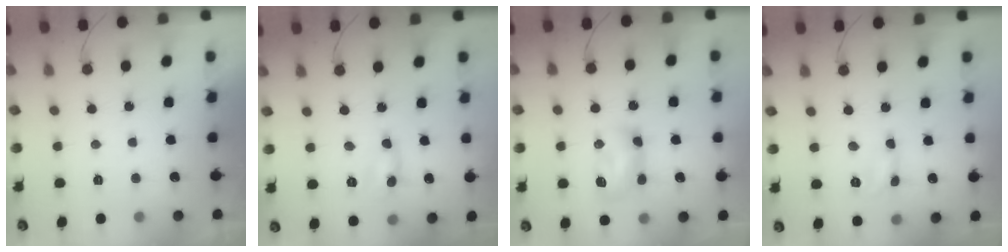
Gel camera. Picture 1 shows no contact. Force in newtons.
{"total": 1.0, "press": 1.0, "slide": 0.1}
{"total": 9.4, "press": 9.4, "slide": 0.7}
{"total": 2.5, "press": 2.5, "slide": 0.3}